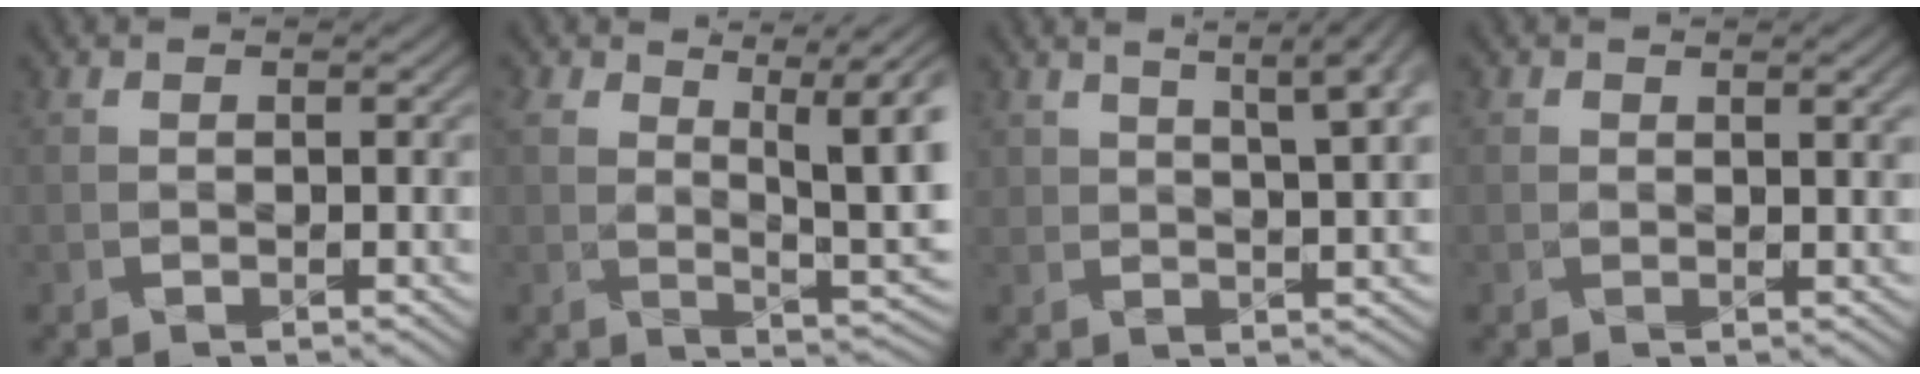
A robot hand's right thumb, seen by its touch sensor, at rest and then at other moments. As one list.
[{"total": 10.5, "force": [3.5, 4.4, 8.9], "torque": [-0.161, -0.004, 0.059]}, {"total": 8.7, "force": [4.8, 2.8, 6.6], "torque": [-0.092, 0.022, 0.063]}, {"total": 1.6, "force": [1.0, 0.5, 1.1], "torque": [-0.016, 0.000, 0.016]}]